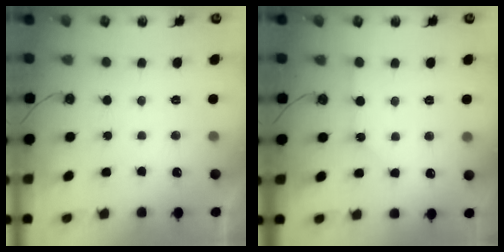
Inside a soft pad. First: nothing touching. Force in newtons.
{"total": 1.1, "press": 1.1, "slide": 0.2}